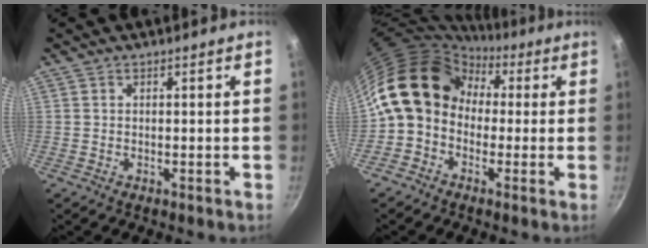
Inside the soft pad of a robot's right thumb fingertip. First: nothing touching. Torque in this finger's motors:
{"motor_torque": [1.79, 3.23, 1.29, -1.17, 0.63]}